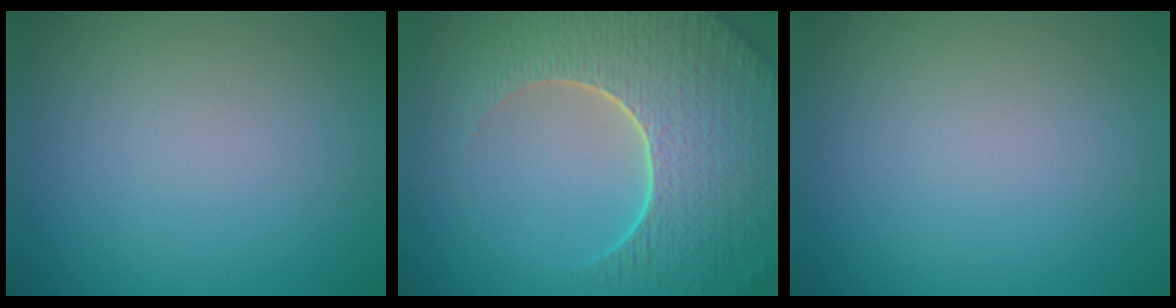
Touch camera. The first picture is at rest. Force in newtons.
{"total": 8.8, "press": 6.3, "slide": 6.2}
{"total": 0.0}